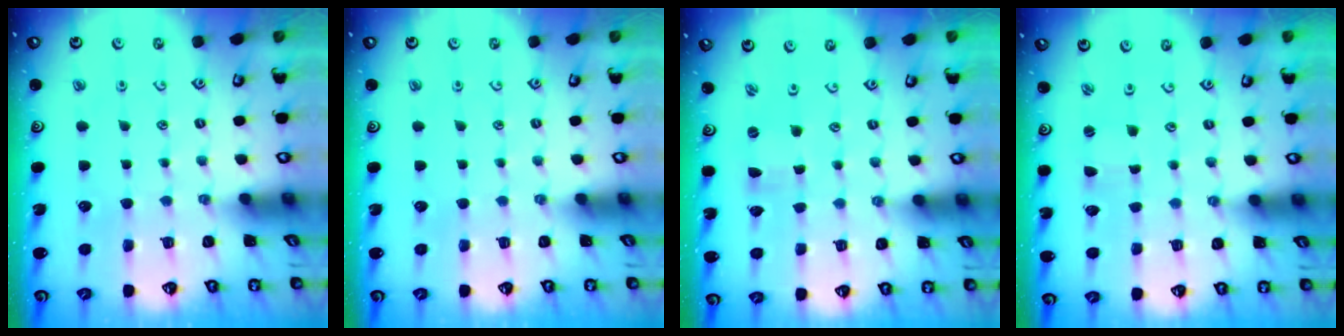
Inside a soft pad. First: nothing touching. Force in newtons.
{"total": 0.0}
{"total": 0.0}
{"total": 0.5, "press": 0.5, "slide": 0.1}